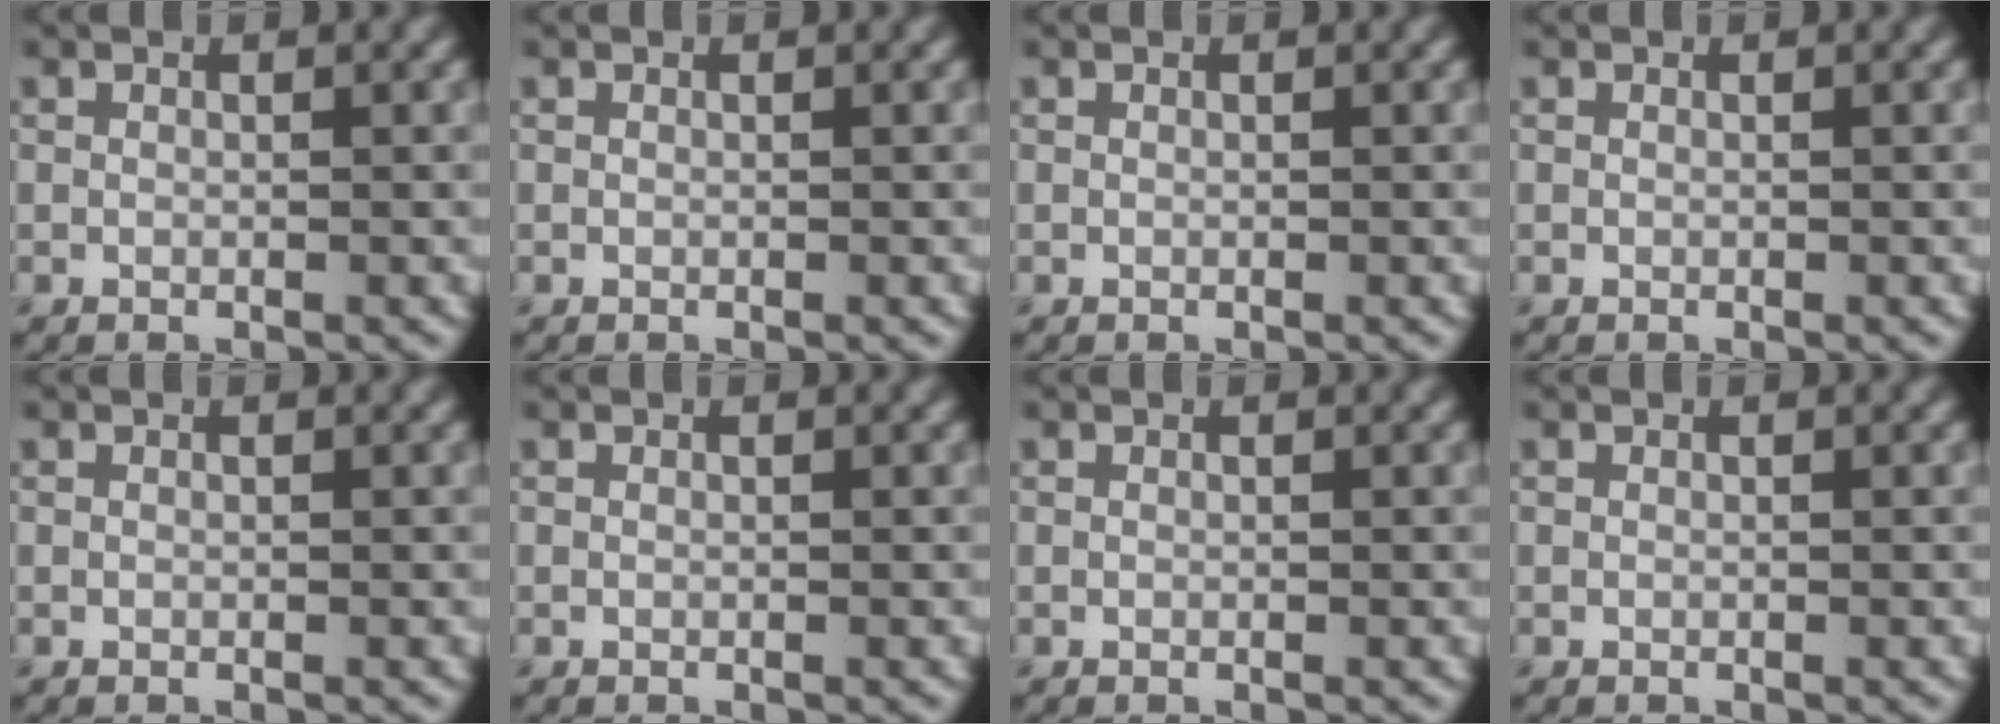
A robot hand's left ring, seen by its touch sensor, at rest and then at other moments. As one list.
[{"total": 0.0}, {"total": 0.0}, {"total": 0.0}, {"total": 0.0}, {"total": 0.0}, {"total": 0.0}, {"total": 0.0}]